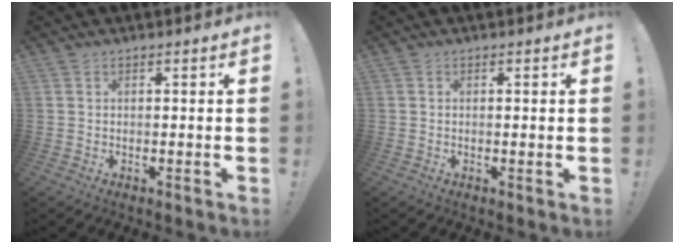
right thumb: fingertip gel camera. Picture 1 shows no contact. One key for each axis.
{"total": 0.6, "fx": 0.3, "fy": 0.0, "fz": 0.5, "tx": -0.002, "ty": -0.005, "tz": 0.004}